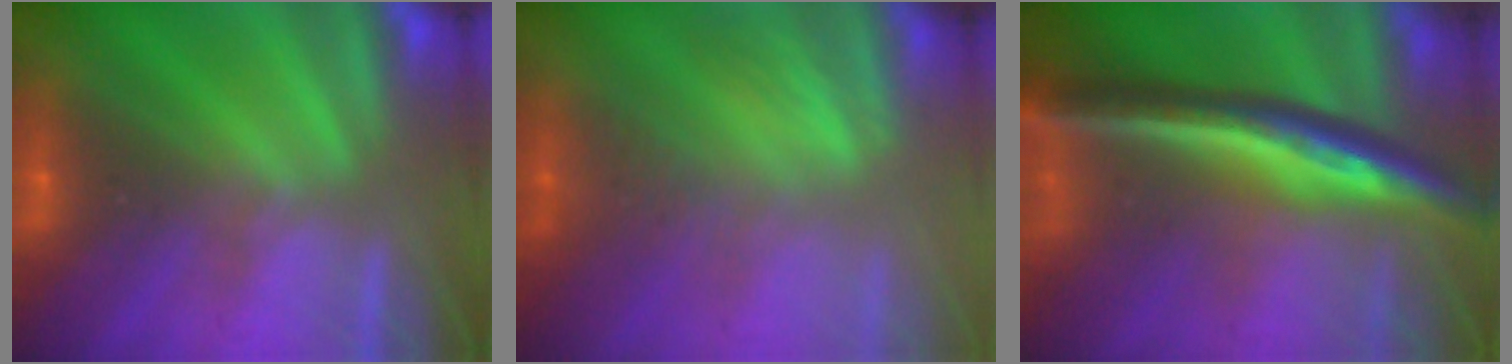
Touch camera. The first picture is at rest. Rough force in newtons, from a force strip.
{"total": 2.9}
{"total": 5.7}